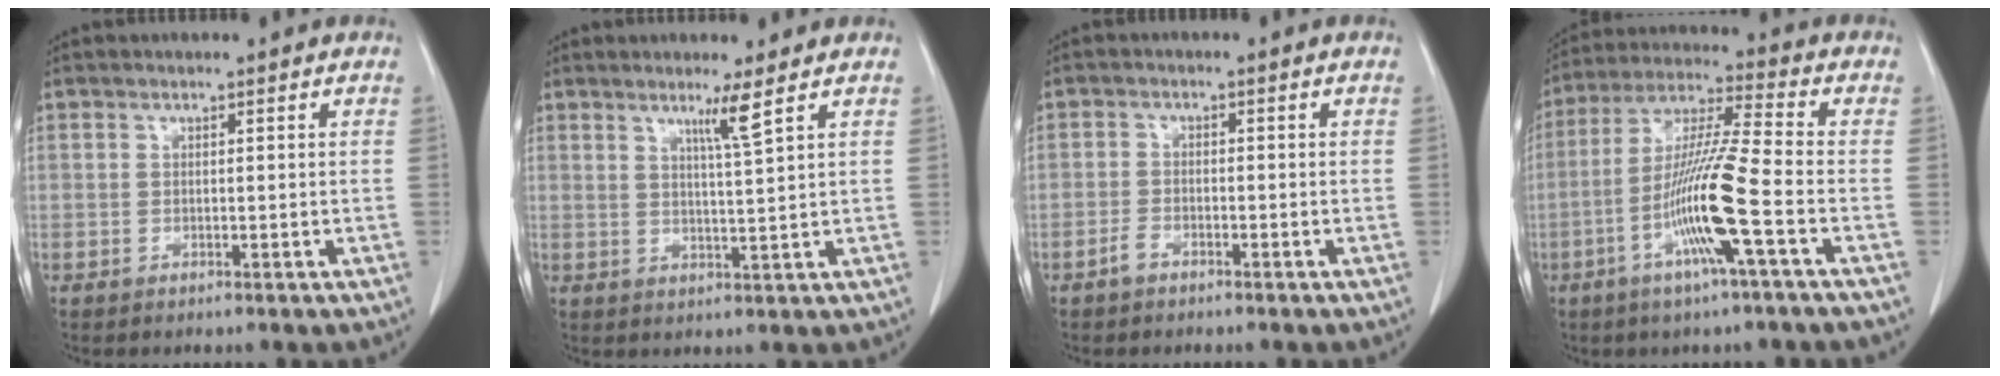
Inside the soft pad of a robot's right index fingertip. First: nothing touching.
{"total": 3.6, "force": [2.2, -1.2, 2.6], "torque": [-0.048, -0.012, 0.044]}
{"total": 1.8, "force": [-1.4, 0.9, 0.8], "torque": [-0.017, 0.002, -0.026]}
{"total": 12.8, "force": [-4.5, -0.8, 12.0], "torque": [-0.237, -0.006, -0.093]}